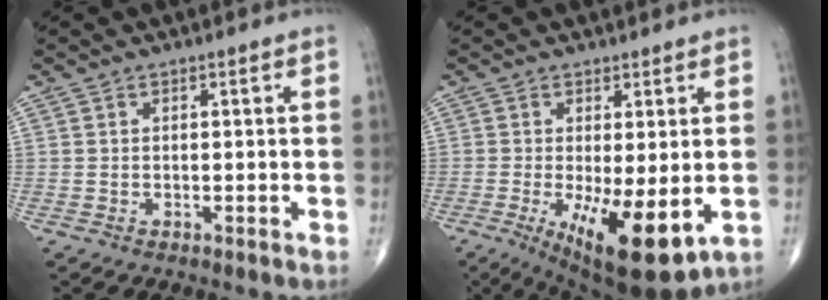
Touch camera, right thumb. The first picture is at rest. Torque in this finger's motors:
{"motor_torque": [1.28, 3.05, 0.89, 0.56, 0.41]}